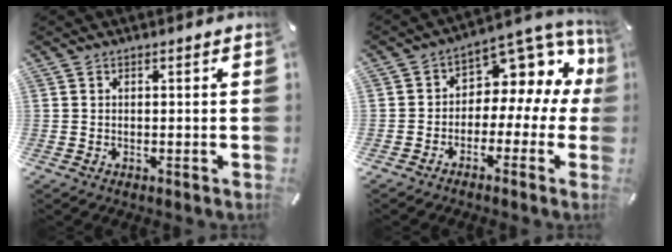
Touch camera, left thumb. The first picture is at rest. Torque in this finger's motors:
{"motor_torque": [0.39, 0.32, 0.50, 0.34, 0.03]}